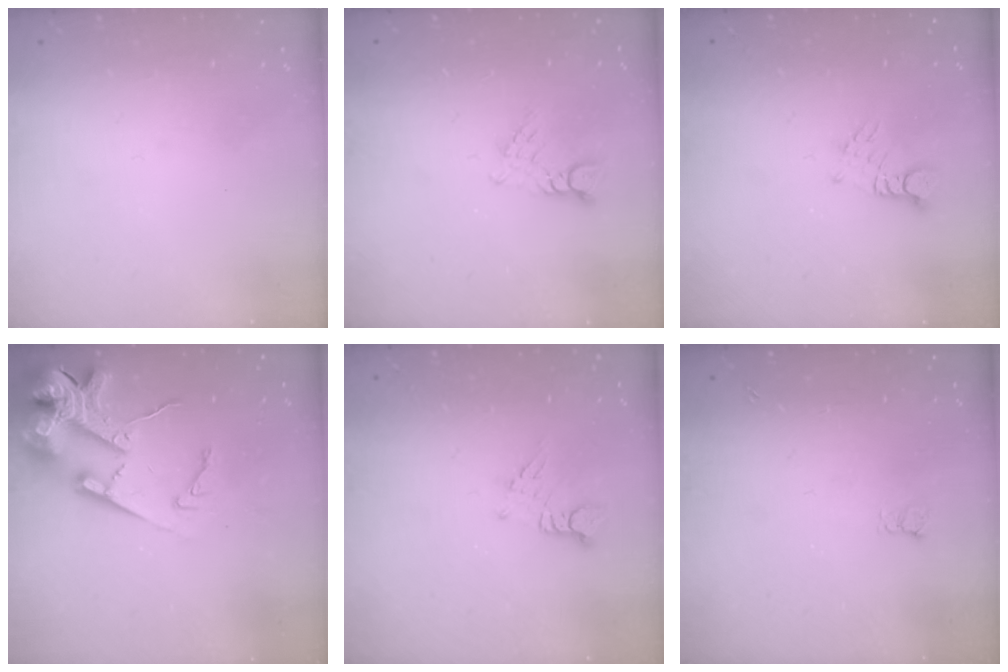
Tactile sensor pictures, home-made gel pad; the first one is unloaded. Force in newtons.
{"total": 3.0, "press": 3.0, "slide": 0.4}
{"total": 2.9, "press": 2.9, "slide": 0.1}
{"total": 18.5, "press": 18.3, "slide": 2.7}
{"total": 3.9, "press": 3.9, "slide": 0.5}
{"total": 2.9, "press": 2.9, "slide": 0.5}